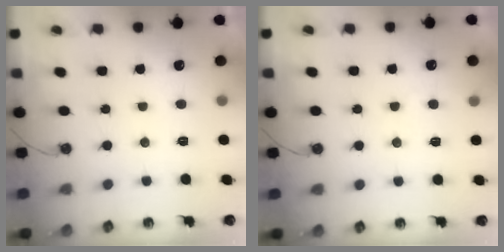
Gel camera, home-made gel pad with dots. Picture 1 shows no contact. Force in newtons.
{"total": 4.1, "press": 4.1, "slide": 0.4}